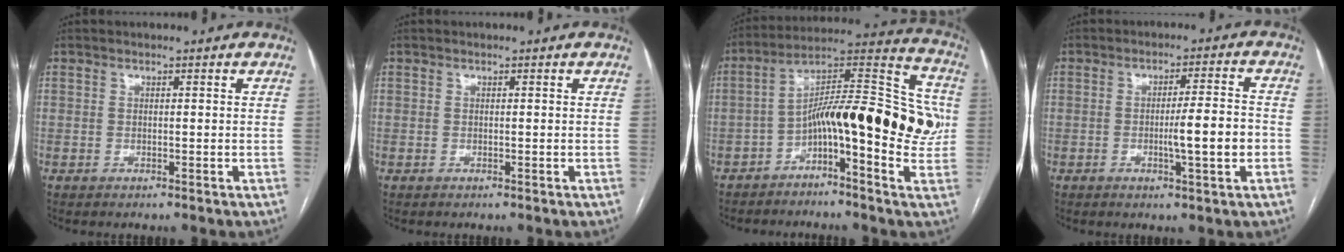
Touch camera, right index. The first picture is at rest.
{"total": 0.0}
{"total": 18.4, "force": [-2.4, 4.5, 17.7], "torque": [-0.269, 0.052, -0.039]}
{"total": 6.8, "force": [-1.7, 0.1, 6.5], "torque": [-0.099, 0.001, -0.025]}